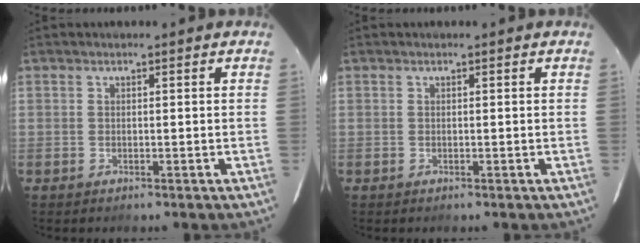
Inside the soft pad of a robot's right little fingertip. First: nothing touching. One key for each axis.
{"total": 0.0}